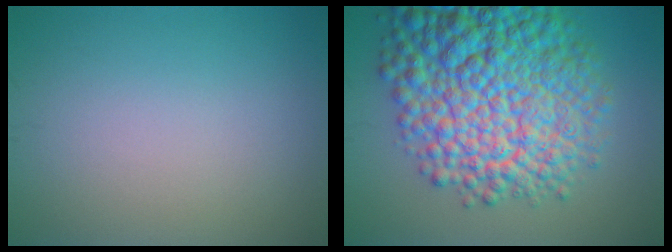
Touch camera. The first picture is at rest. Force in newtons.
{"total": 14.3, "press": 14.3, "slide": 0.5}